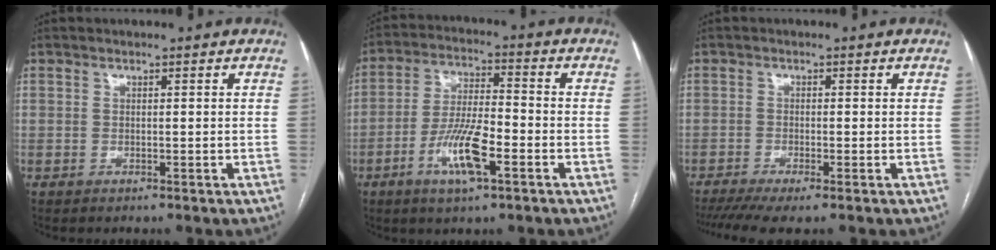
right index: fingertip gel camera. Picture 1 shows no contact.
{"total": 10.0, "force": [-4.3, 2.1, 8.8], "torque": [-0.174, -0.003, -0.076]}
{"total": 5.6, "force": [-4.0, 0.5, 3.9], "torque": [-0.063, -0.010, -0.068]}